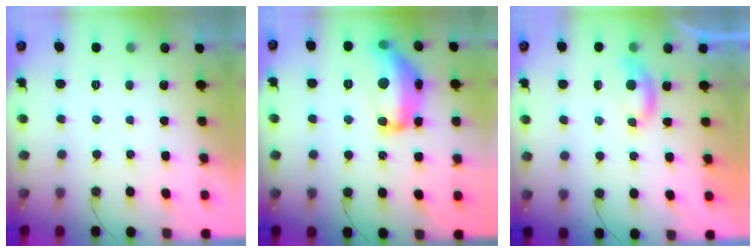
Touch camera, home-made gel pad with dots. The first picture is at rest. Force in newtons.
{"total": 17.3, "press": 17.3, "slide": 0.9}
{"total": 4.4, "press": 4.3, "slide": 0.6}